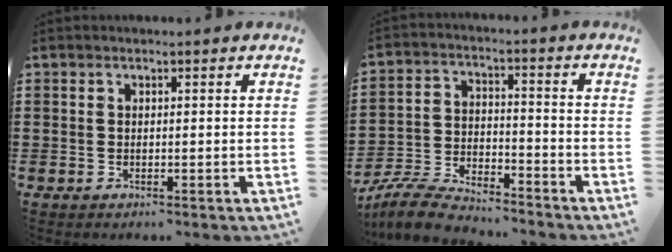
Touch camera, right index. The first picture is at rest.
{"total": 7.1, "force": [-6.9, 0.9, 1.7], "torque": [-0.041, 0.009, -0.134]}